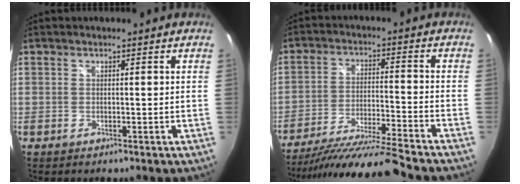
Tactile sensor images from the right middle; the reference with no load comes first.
{"total": 15.7, "force": [-14.1, -1.7, 6.7], "torque": [-0.137, -0.030, -0.239]}